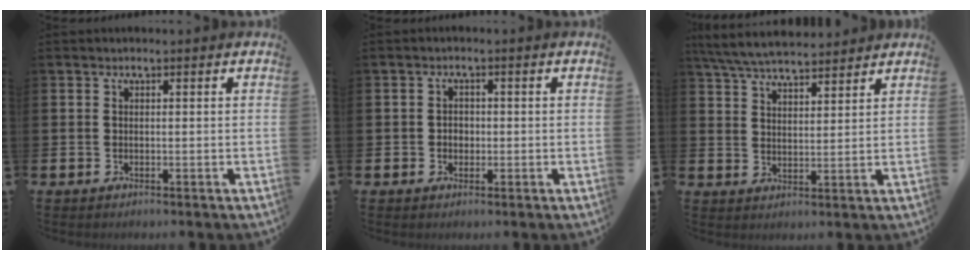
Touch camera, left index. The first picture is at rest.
{"total": 1.5, "force": [-0.2, 1.4, 0.6], "torque": [-0.004, 0.005, -0.008]}
{"total": 6.4, "force": [6.1, 0.9, 1.6], "torque": [-0.056, -0.024, 0.113]}